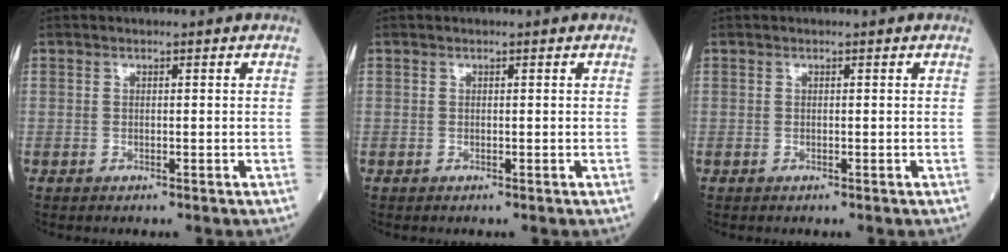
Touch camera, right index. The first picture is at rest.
{"total": 0.0}
{"total": 0.0}